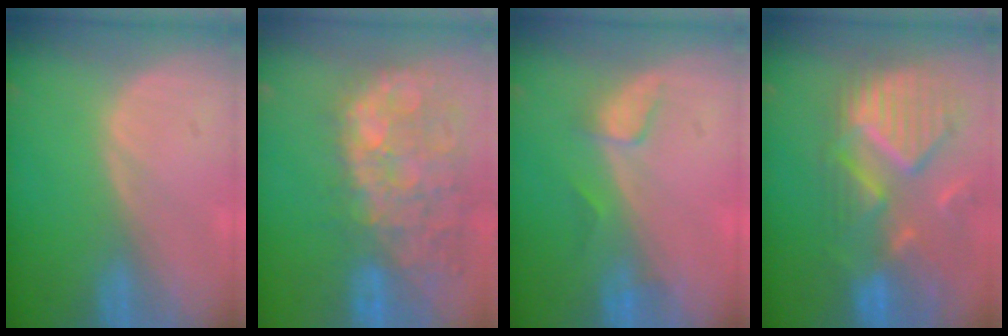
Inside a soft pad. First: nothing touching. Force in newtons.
{"total": 14.1, "press": 11.6, "slide": 8.0}
{"total": 2.8, "press": 2.7, "slide": 0.4}
{"total": 12.3, "press": 10.6, "slide": 6.2}